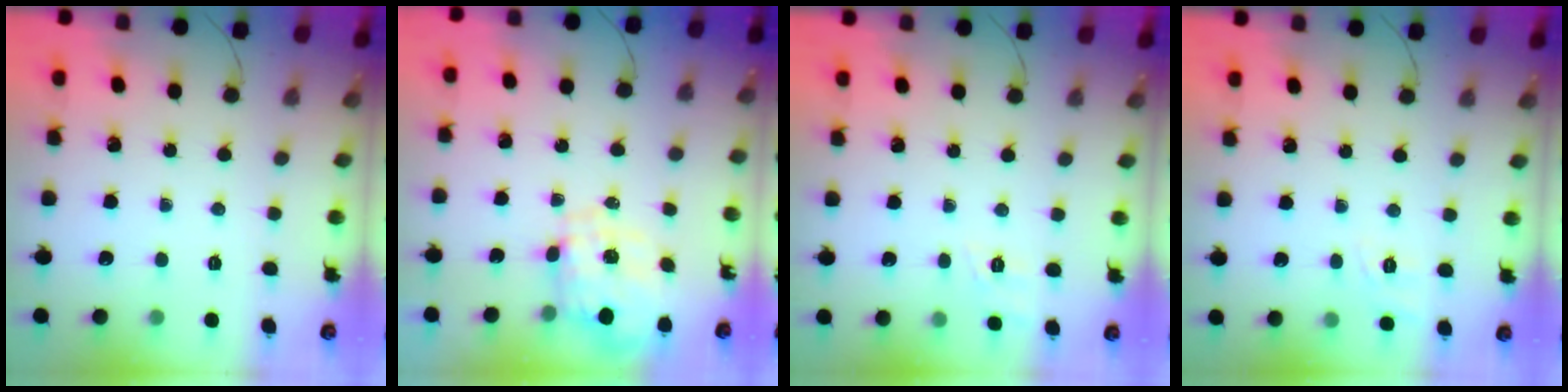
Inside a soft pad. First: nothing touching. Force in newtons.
{"total": 1.7, "press": 1.6, "slide": 0.6}
{"total": 1.9, "press": 0.9, "slide": 1.7}
{"total": 2.3, "press": 1.3, "slide": 1.9}